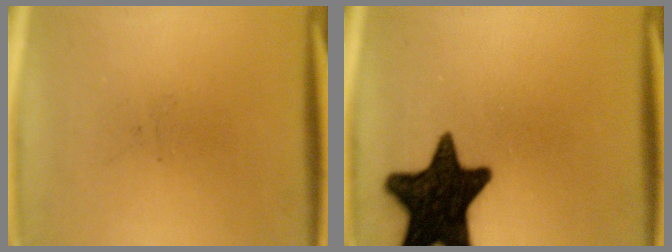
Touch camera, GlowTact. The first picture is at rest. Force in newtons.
{"total": 17.6}